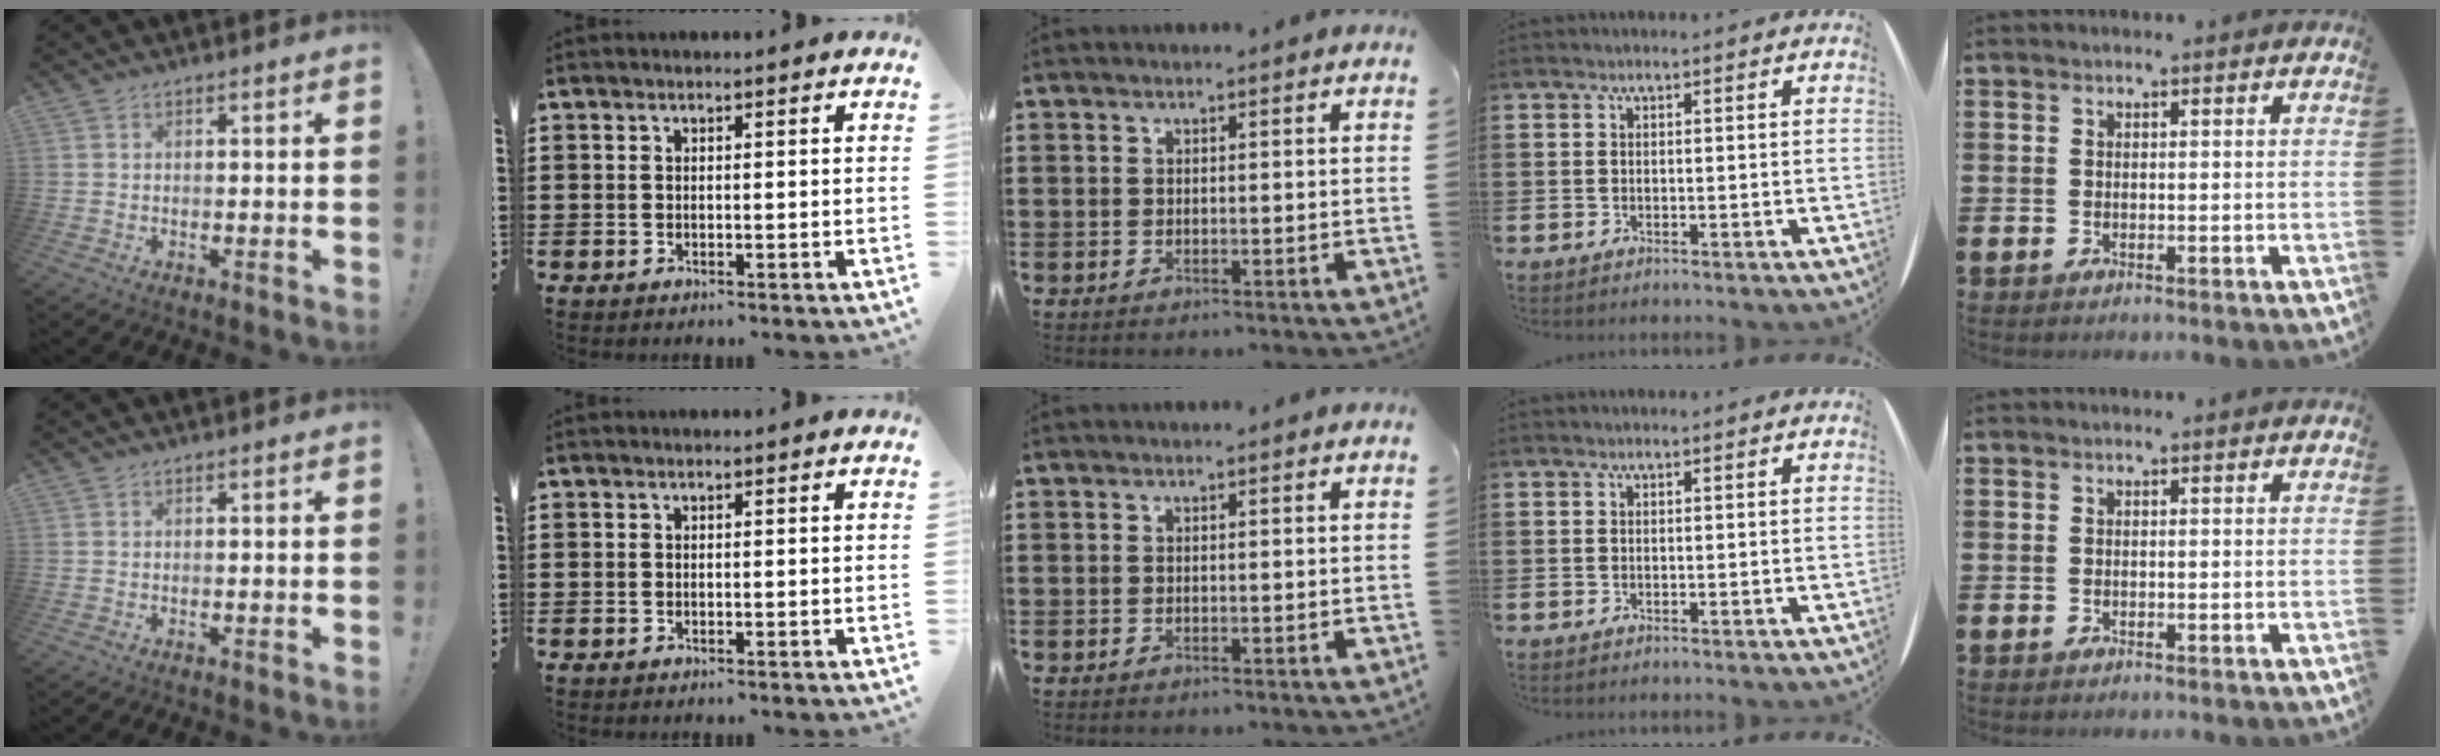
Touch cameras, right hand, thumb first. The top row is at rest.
{}